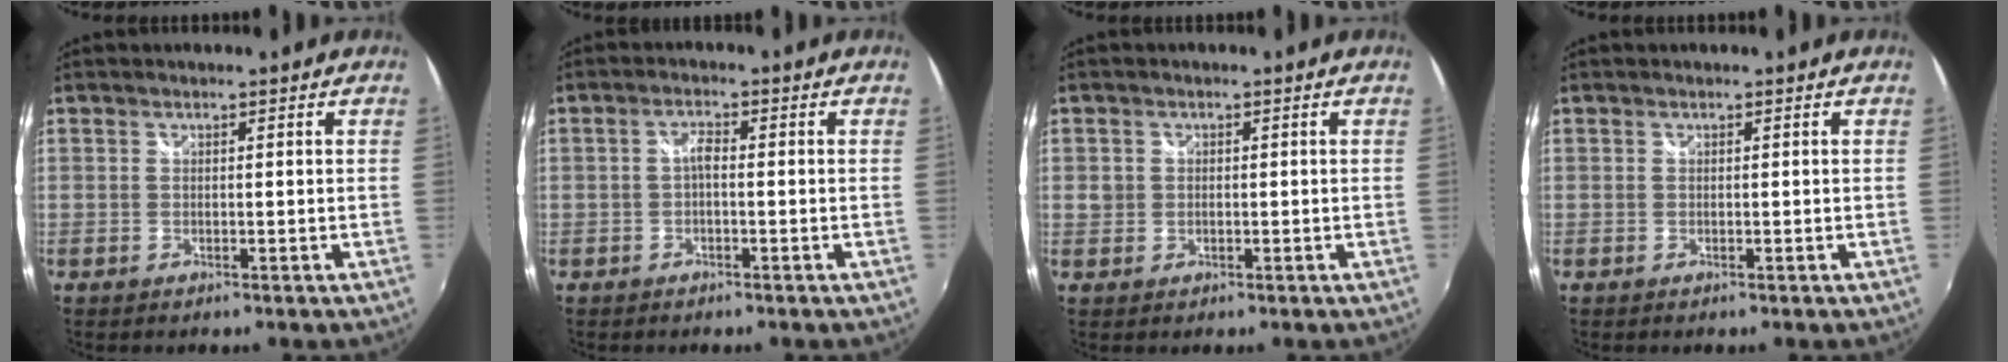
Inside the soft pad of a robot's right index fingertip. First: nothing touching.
{"total": 1.8, "force": [-0.5, 0.6, 1.6], "torque": [-0.033, 0.006, -0.011]}
{"total": 2.3, "force": [-0.1, 2.1, 0.9], "torque": [-0.015, 0.003, -0.003]}
{"total": 0.0}